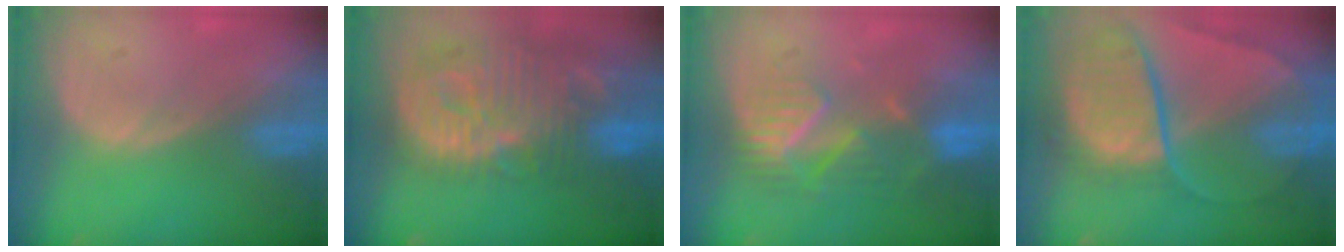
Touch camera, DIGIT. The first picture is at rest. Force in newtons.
{"total": 14.0, "press": 12.2, "slide": 6.8}
{"total": 9.0, "press": 7.9, "slide": 4.4}
{"total": 10.7, "press": 8.9, "slide": 5.9}